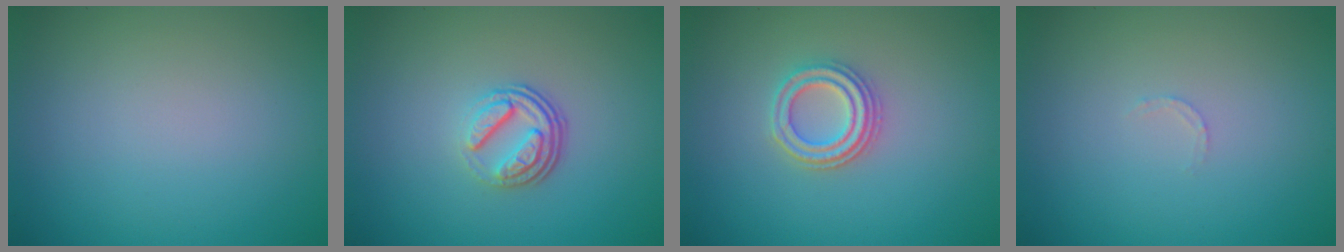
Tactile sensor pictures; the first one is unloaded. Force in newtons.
{"total": 3.7, "press": 2.5, "slide": 2.7}
{"total": 2.9, "press": 2.7, "slide": 1.2}
{"total": 0.7, "press": 0.6, "slide": 0.3}